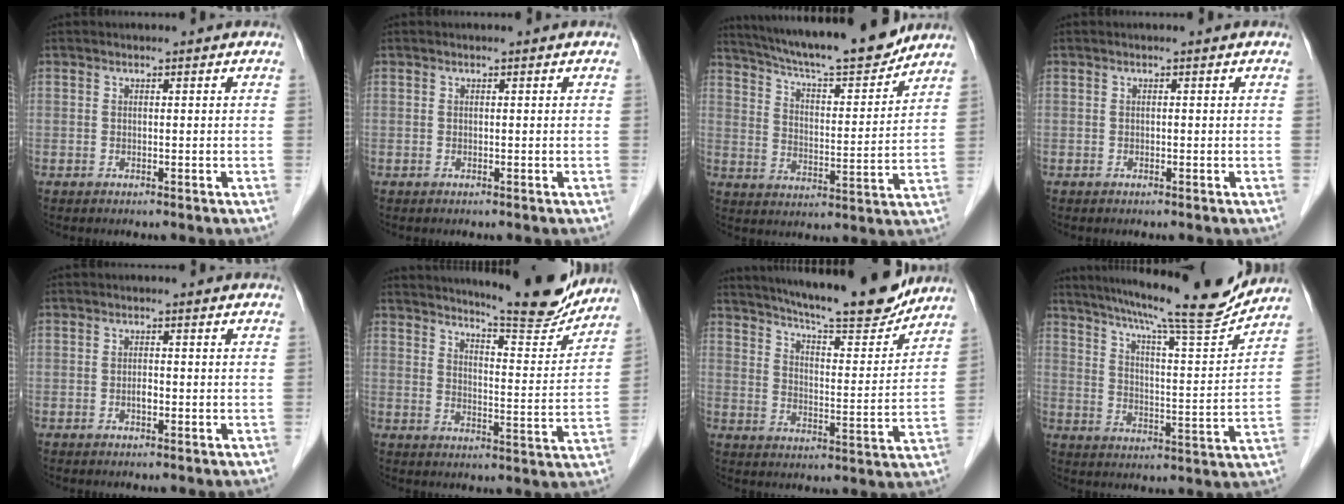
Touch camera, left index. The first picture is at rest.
{"total": 0.0}
{"total": 17.7, "force": [15.9, 1.3, 7.7], "torque": [-0.128, -0.001, 0.245]}
{"total": 0.0}
{"total": 1.0, "force": [-0.3, 0.4, 0.9], "torque": [-0.018, 0.001, -0.006]}
{"total": 14.8, "force": [13.8, 0.7, 5.1], "torque": [-0.074, -0.039, 0.181]}
{"total": 18.5, "force": [16.6, 1.6, 8.1], "torque": [-0.129, -0.017, 0.235]}
{"total": 17.5, "force": [15.6, -0.3, 7.9], "torque": [-0.132, -0.021, 0.224]}